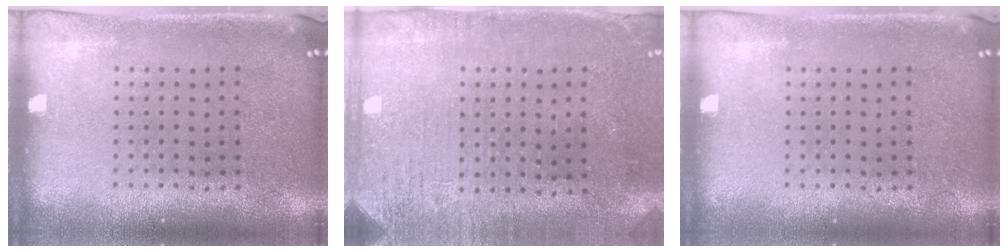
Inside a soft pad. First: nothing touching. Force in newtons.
{"total": 3.1, "press": 2.6, "slide": 1.7}
{"total": 0.0}